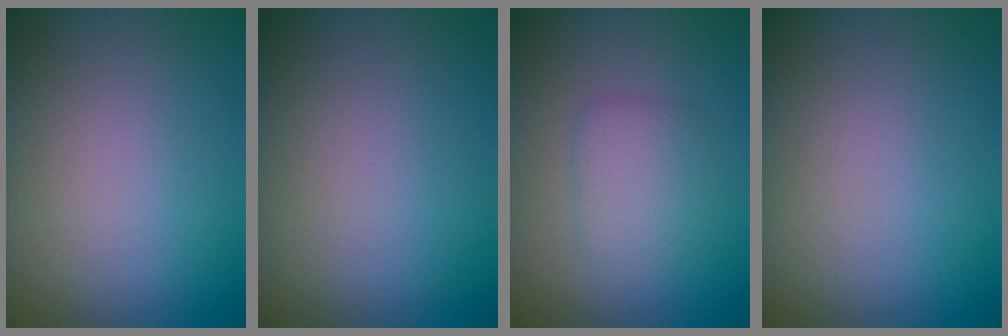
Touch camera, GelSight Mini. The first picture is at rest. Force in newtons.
{"total": 0.0}
{"total": 2.0, "press": 2.0, "slide": 0.2}
{"total": 0.0}